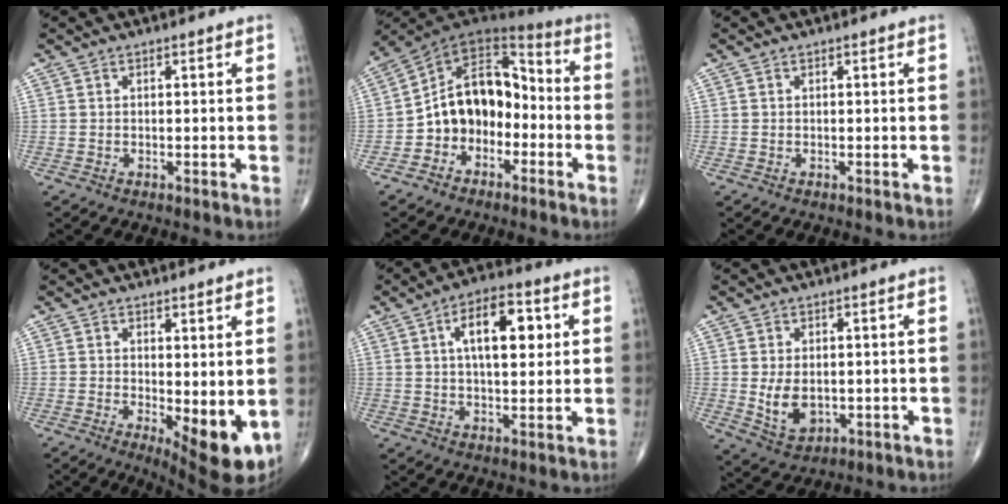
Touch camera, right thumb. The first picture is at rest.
{"total": 14.2, "force": [-3.3, 10.2, 9.3], "torque": [-0.111, 0.066, -0.069]}
{"total": 0.0}
{"total": 8.9, "force": [-1.1, 3.2, 8.2], "torque": [-0.104, -0.022, -0.006]}
{"total": 11.7, "force": [3.2, 5.5, 9.8], "torque": [-0.133, 0.002, 0.046]}
{"total": 6.4, "force": [-0.3, 4.2, 4.8], "torque": [-0.071, -0.013, 0.010]}